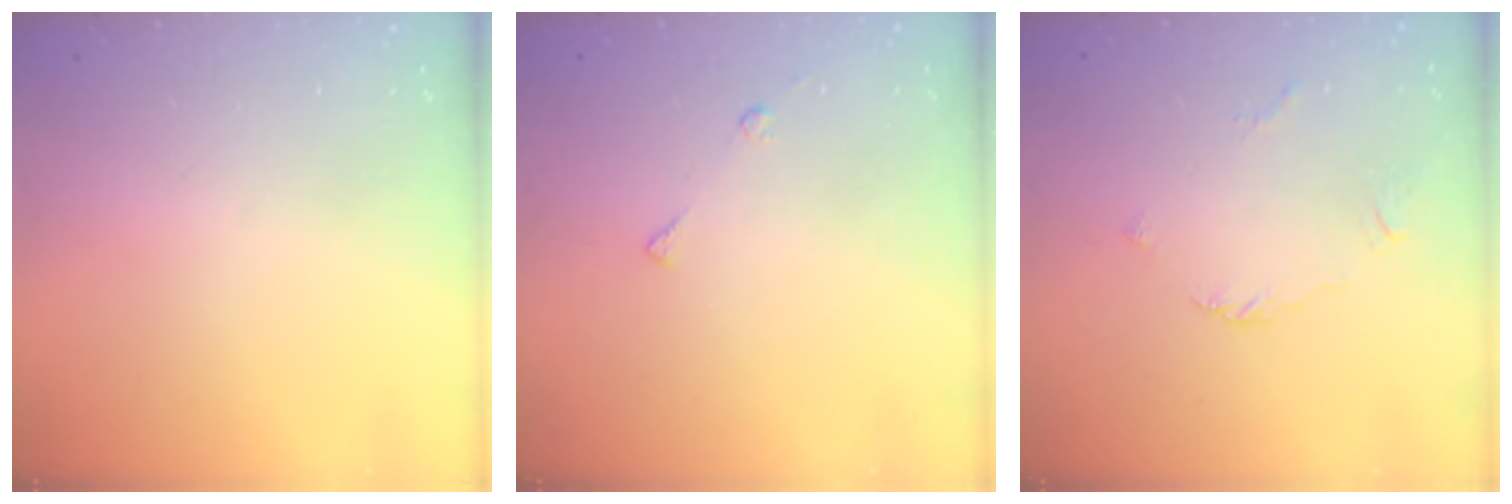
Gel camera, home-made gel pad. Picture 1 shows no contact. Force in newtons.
{"total": 6.0, "press": 6.0, "slide": 0.6}
{"total": 2.7, "press": 2.7, "slide": 0.5}